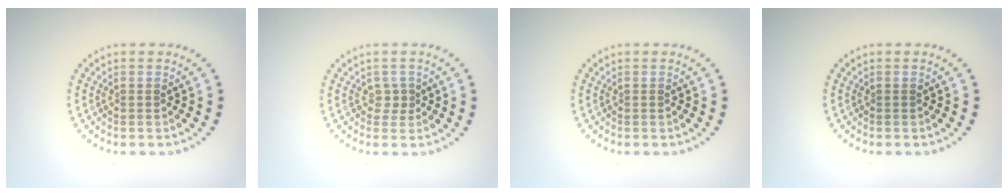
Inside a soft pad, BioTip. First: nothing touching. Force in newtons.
{"total": 0.9, "press": 0.8, "slide": 0.5}
{"total": 0.0}
{"total": 0.0}